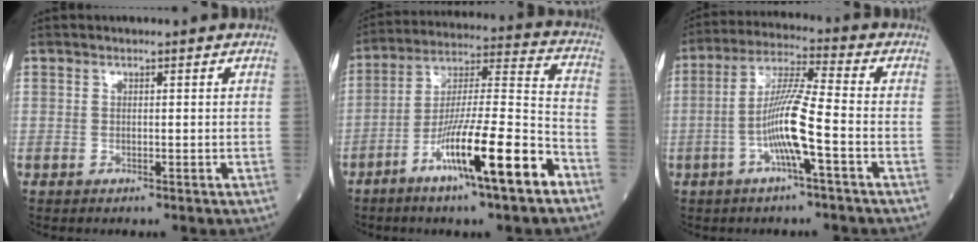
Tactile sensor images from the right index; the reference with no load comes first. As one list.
[{"total": 16.6, "force": [-8.6, 0.7, 14.1], "torque": [-0.248, -0.013, -0.148]}, {"total": 9.3, "force": [-2.7, 0.0, 8.9], "torque": [-0.176, 0.006, -0.056]}]